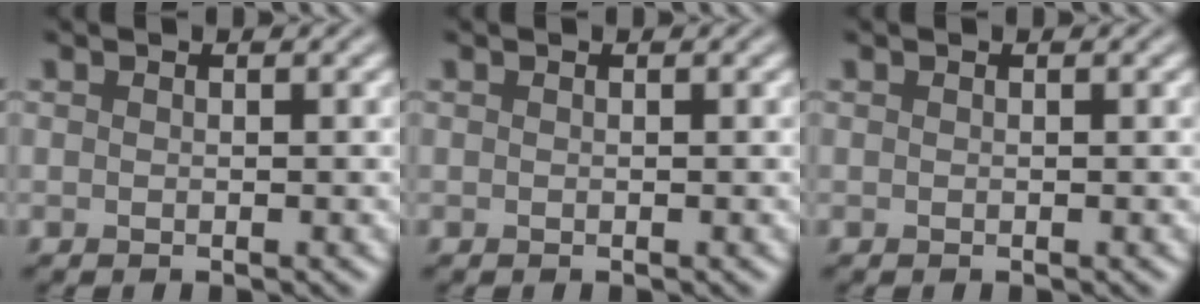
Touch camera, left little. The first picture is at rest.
{"total": 0.0}
{"total": 0.0}